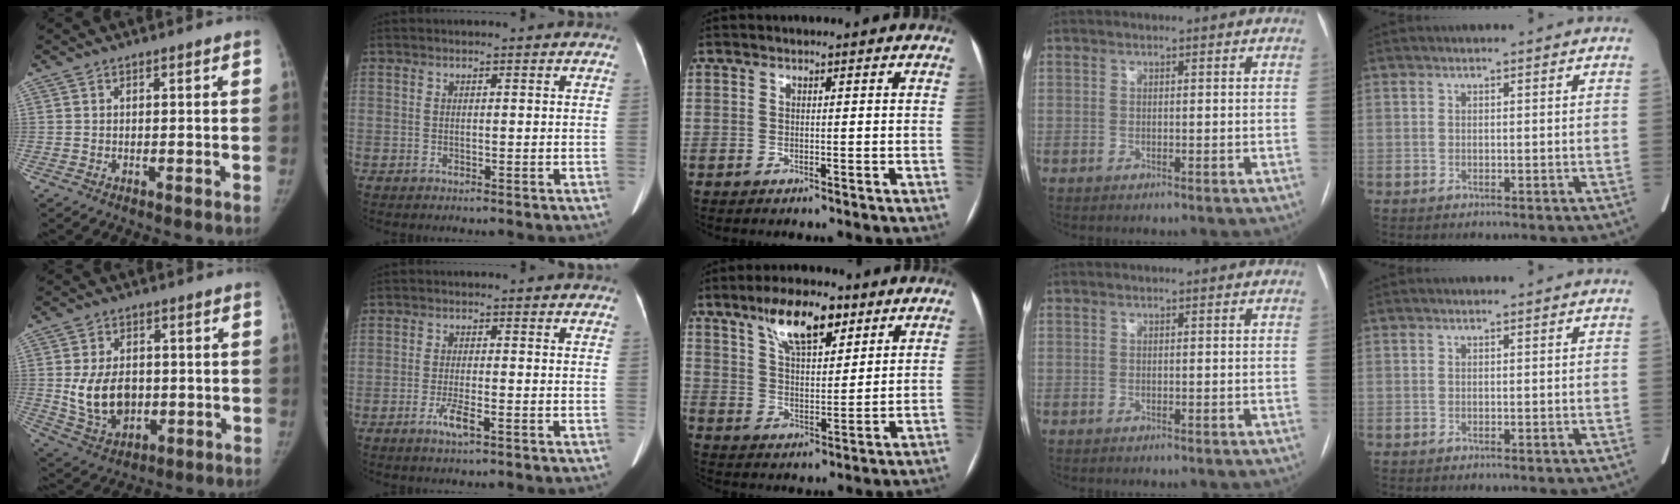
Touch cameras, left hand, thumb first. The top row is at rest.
{"thumb": {"total": 11.2, "force": [-0.2, 7.9, 7.9], "torque": [-0.118, -0.008, 0.011]}, "index": {"total": 2.8, "force": [-1.5, 0.2, 2.4], "torque": [-0.051, -0.005, -0.028]}, "middle": {"total": 10.2, "force": [6.4, 3.6, 7.1], "torque": [-0.127, 0.013, 0.114]}}